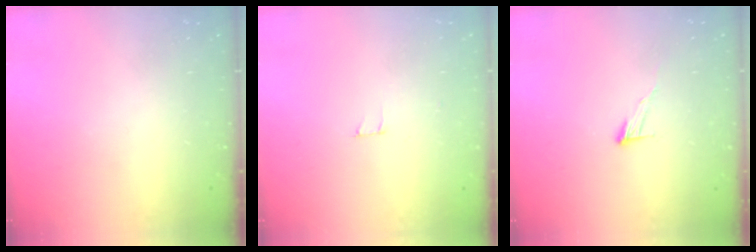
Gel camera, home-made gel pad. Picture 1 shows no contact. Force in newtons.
{"total": 2.5, "press": 2.5, "slide": 0.2}
{"total": 5.6, "press": 5.6, "slide": 0.2}